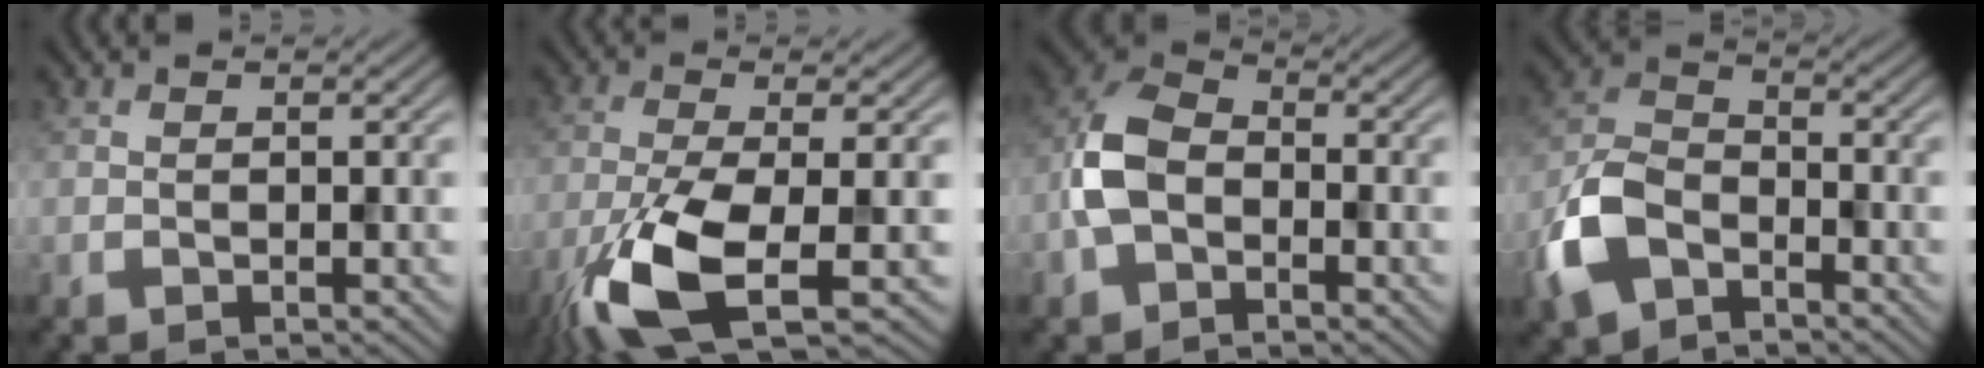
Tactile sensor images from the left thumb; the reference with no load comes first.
{"total": 10.7, "force": [-4.7, 3.0, 9.2], "torque": [-0.192, -0.020, -0.092]}
{"total": 6.9, "force": [-2.2, 4.6, 4.7], "torque": [-0.106, 0.009, -0.054]}
{"total": 8.2, "force": [-4.5, 4.7, 4.9], "torque": [-0.120, 0.001, -0.103]}